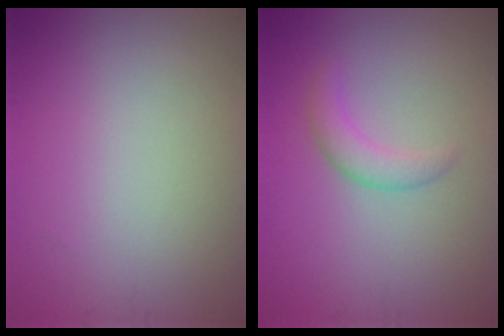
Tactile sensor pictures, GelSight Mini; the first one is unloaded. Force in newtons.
{"total": 1.9, "press": 1.9, "slide": 0.1}